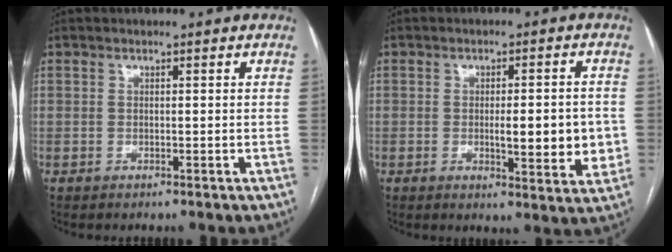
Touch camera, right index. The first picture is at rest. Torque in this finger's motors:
{"motor_torque": [1.17, -0.05, 0.57, 0.08]}